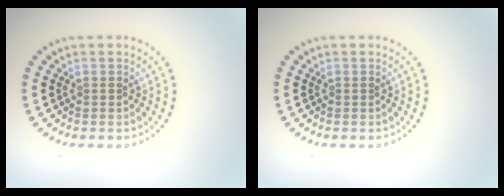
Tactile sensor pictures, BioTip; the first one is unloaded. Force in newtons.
{"total": 0.0}